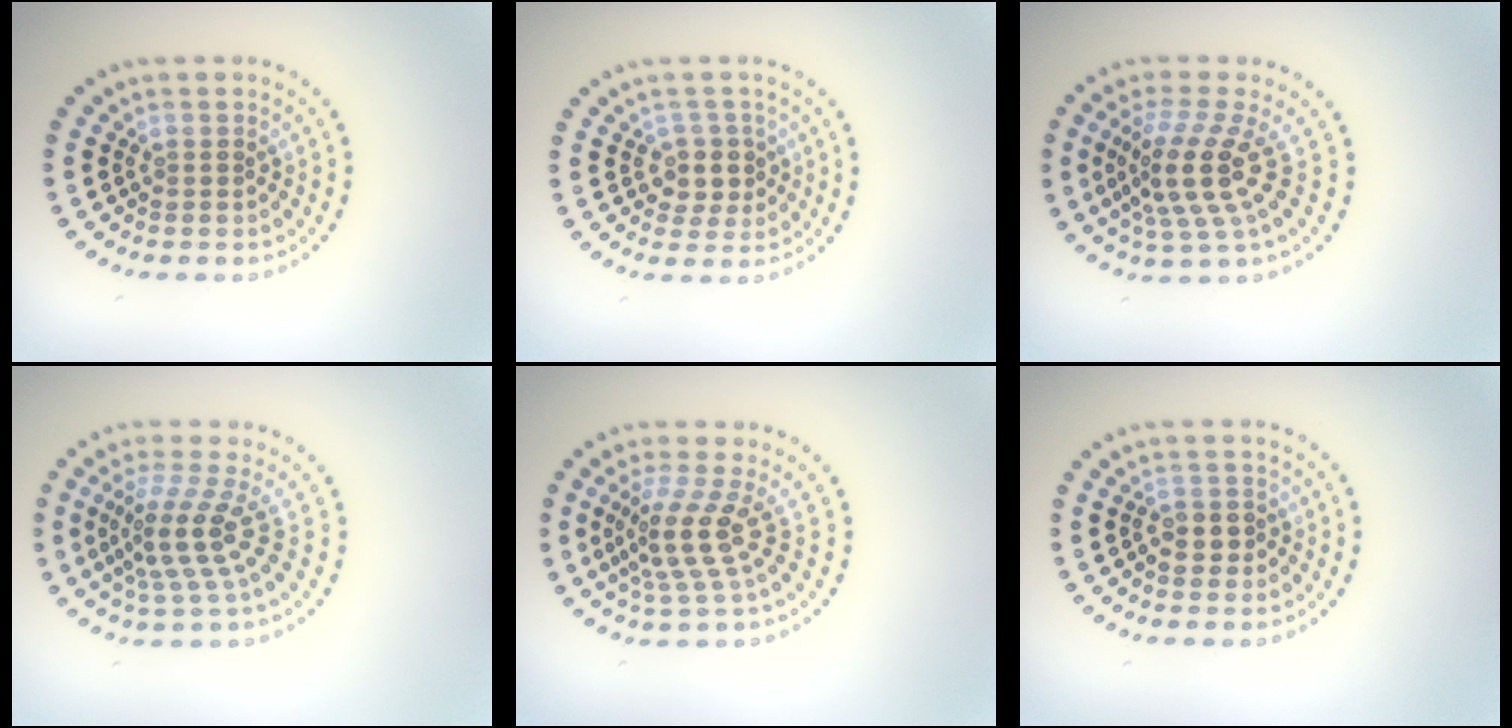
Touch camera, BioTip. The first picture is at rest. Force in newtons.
{"total": 2.5, "press": 2.2, "slide": 1.2}
{"total": 4.6, "press": 3.4, "slide": 3.1}
{"total": 4.0, "press": 2.8, "slide": 2.8}
{"total": 3.9, "press": 2.8, "slide": 2.7}
{"total": 1.4, "press": 1.3, "slide": 0.5}